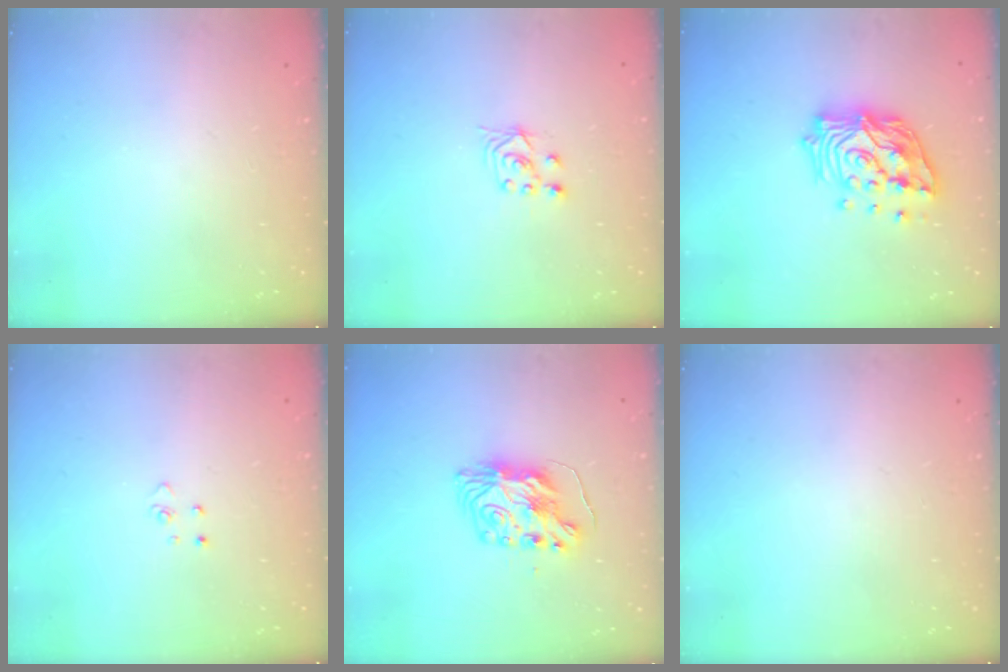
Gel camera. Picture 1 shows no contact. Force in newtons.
{"total": 3.0, "press": 2.8, "slide": 0.9}
{"total": 18.1, "press": 17.9, "slide": 2.6}
{"total": 2.8, "press": 2.8, "slide": 0.3}
{"total": 9.0, "press": 9.0, "slide": 0.6}
{"total": 0.0}